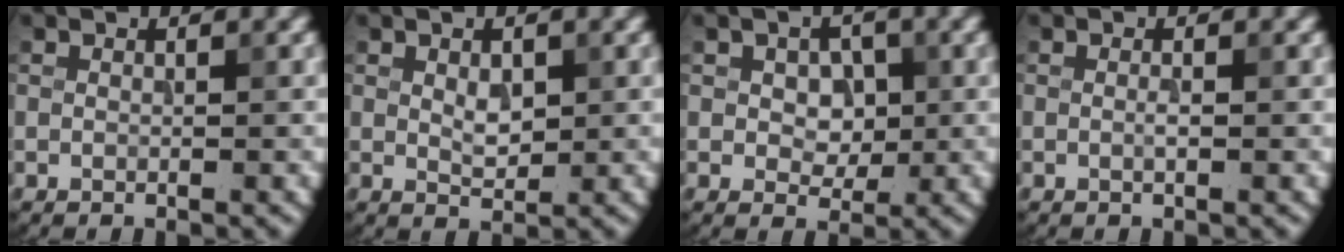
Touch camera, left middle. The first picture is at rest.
{"total": 1.9, "force": [0.4, 1.1, 1.4], "torque": [-0.025, -0.002, 0.010]}
{"total": 3.1, "force": [0.3, 2.2, 2.1], "torque": [-0.038, -0.002, 0.003]}
{"total": 0.7, "force": [0.0, 0.1, 0.7], "torque": [-0.013, -0.001, -0.001]}